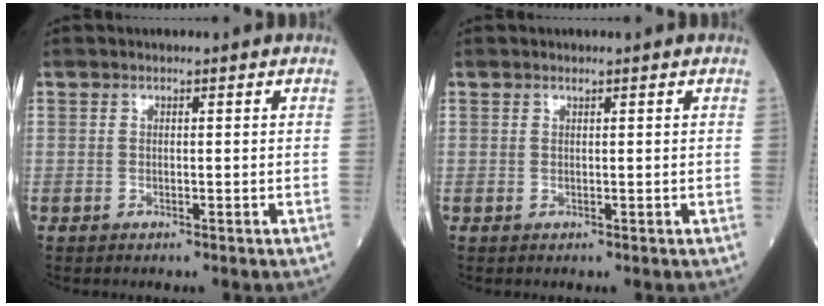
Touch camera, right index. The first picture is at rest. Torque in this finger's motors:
{"motor_torque": [-0.01, 0.03, -0.02, 0.00]}